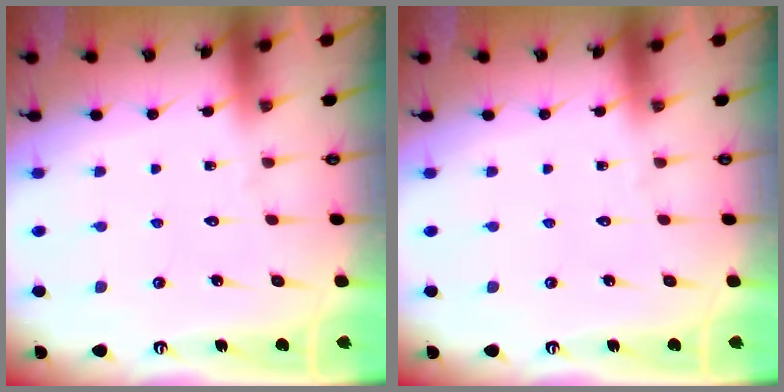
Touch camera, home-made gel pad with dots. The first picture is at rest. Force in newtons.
{"total": 0.0}